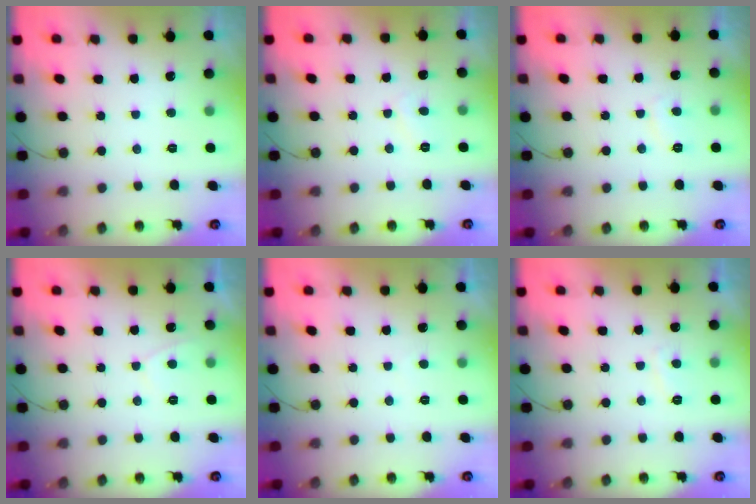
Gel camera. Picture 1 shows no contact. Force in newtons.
{"total": 3.0, "press": 3.0, "slide": 0.4}
{"total": 2.6, "press": 2.5, "slide": 0.7}
{"total": 2.5, "press": 2.4, "slide": 0.7}
{"total": 0.6, "press": 0.3, "slide": 0.5}
{"total": 2.4, "press": 2.3, "slide": 0.7}